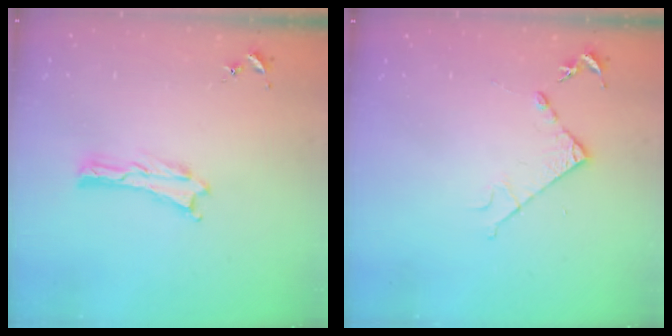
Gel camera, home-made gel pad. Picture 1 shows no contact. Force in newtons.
{"total": 4.2, "press": 4.2, "slide": 0.5}